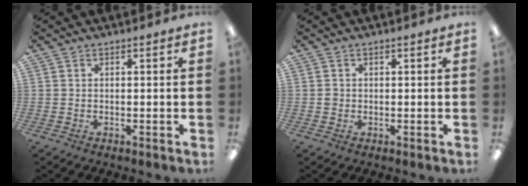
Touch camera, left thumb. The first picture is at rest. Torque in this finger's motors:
{"motor_torque": [-0.13, 0.28, 0.32, 0.00, 0.00]}